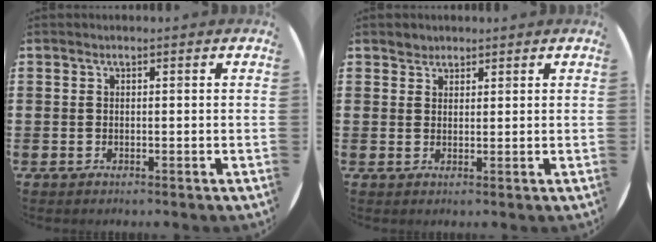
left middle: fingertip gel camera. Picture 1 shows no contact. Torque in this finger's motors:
{"motor_torque": [0.09, -0.07, -0.01, 0.00]}